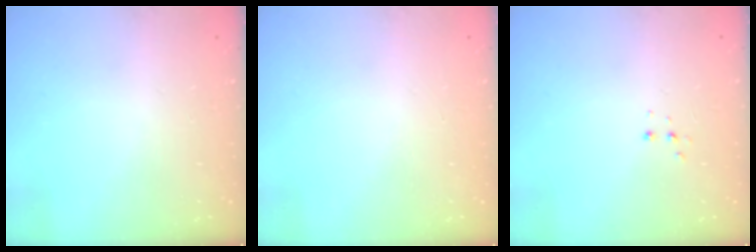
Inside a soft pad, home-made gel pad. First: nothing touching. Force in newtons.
{"total": 0.0}
{"total": 2.7, "press": 2.7, "slide": 0.5}